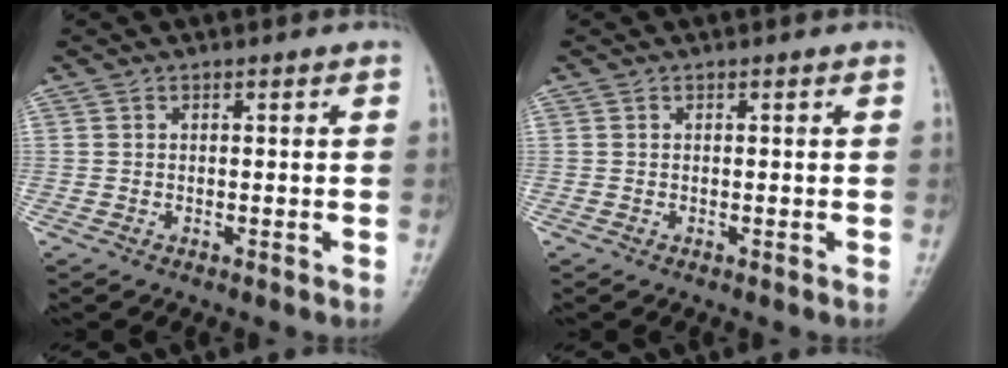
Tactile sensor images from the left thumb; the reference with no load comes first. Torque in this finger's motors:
{"motor_torque": [0.01, 0.01, -0.04, -0.02, 0.01]}